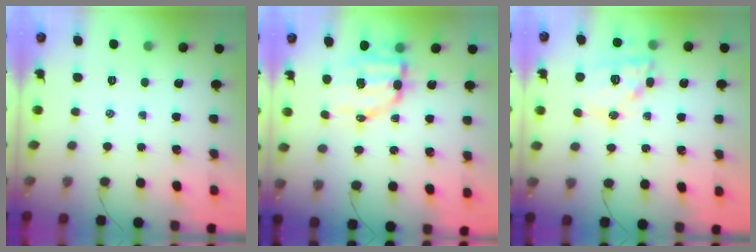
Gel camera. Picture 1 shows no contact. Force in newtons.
{"total": 9.2, "press": 9.0, "slide": 1.9}
{"total": 15.6, "press": 15.3, "slide": 2.9}